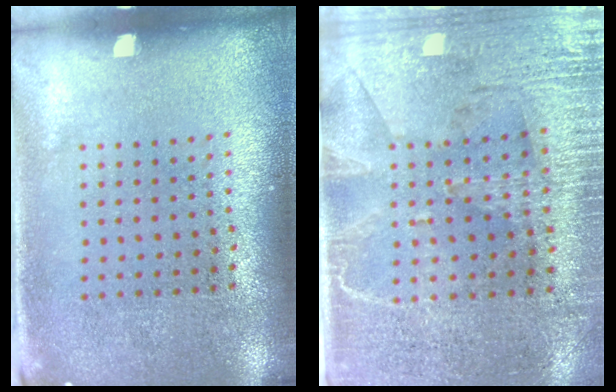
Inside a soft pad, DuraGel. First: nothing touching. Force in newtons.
{"total": 3.0, "press": 2.7, "slide": 1.3}